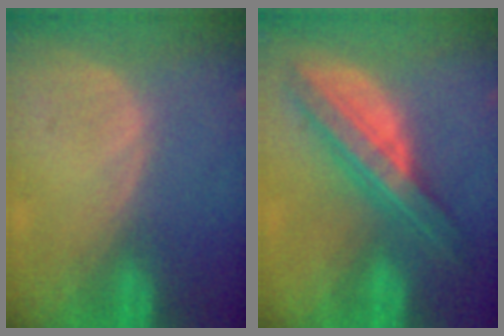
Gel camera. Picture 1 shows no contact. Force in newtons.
{"total": 8.4, "press": 8.4, "slide": 0.5}